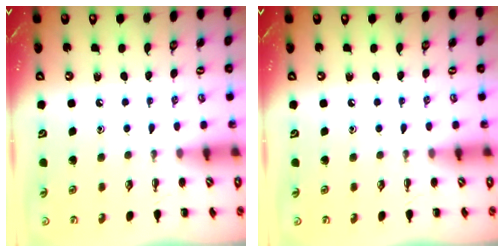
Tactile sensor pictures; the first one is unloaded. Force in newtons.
{"total": 0.0}